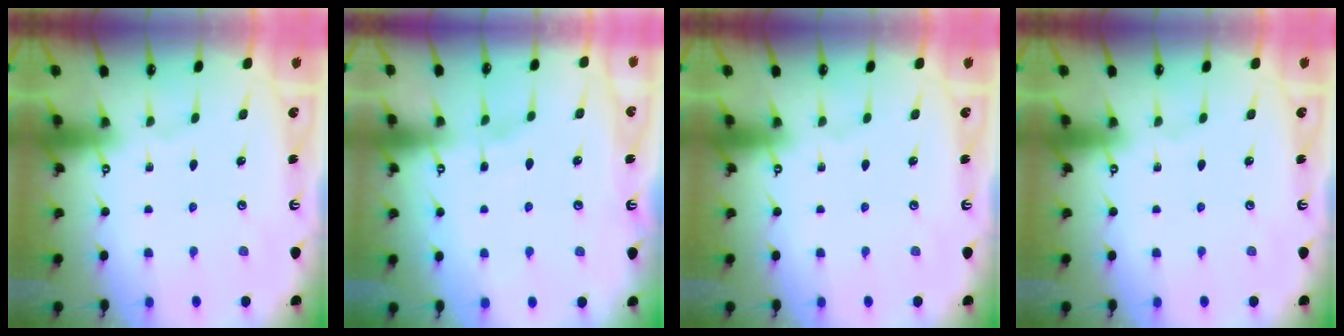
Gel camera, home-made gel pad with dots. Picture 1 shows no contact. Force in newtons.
{"total": 3.5, "press": 3.5, "slide": 0.5}
{"total": 0.0}
{"total": 0.0}